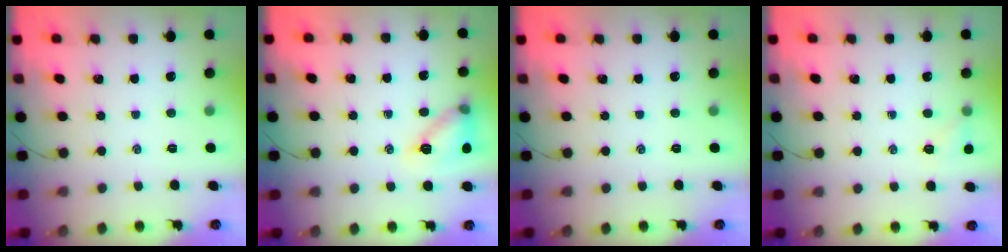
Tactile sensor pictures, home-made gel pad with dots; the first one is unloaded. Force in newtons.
{"total": 12.7, "press": 12.7, "slide": 0.9}
{"total": 0.0}
{"total": 5.2, "press": 5.0, "slide": 1.2}